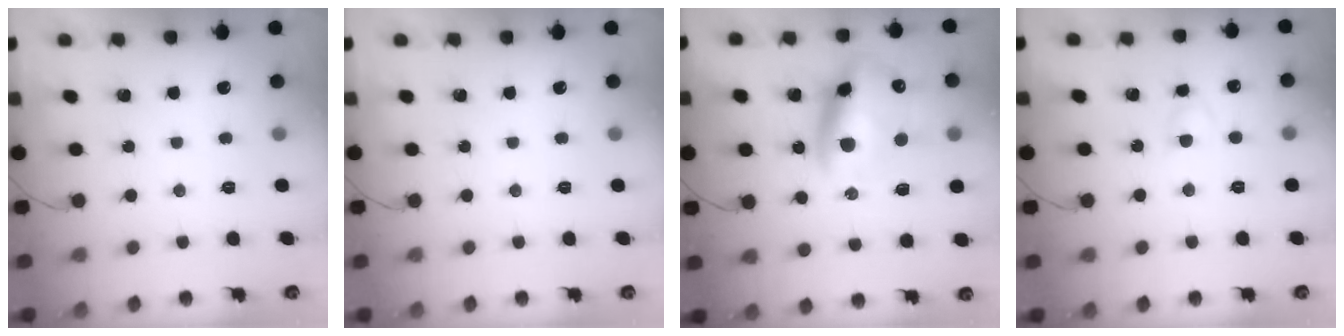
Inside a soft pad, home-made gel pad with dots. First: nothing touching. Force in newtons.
{"total": 0.0}
{"total": 13.9, "press": 13.5, "slide": 3.3}
{"total": 2.8, "press": 2.6, "slide": 1.1}